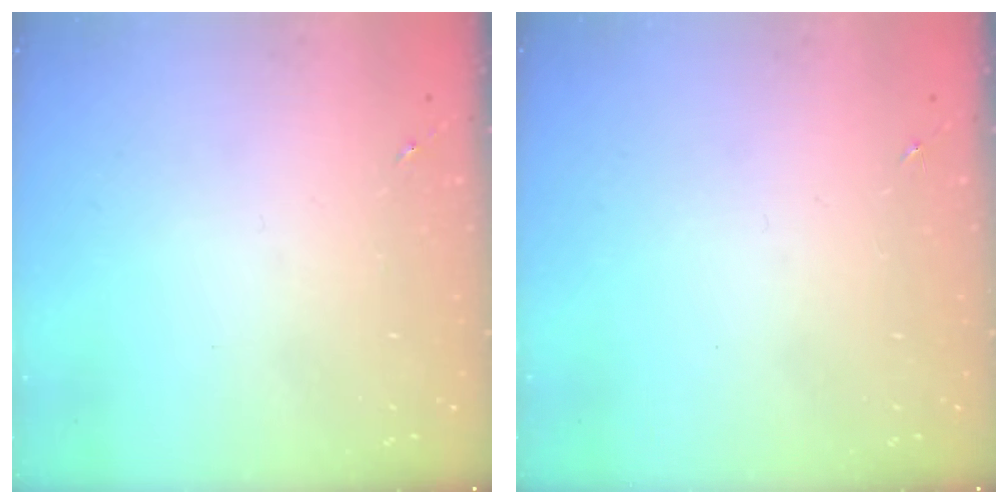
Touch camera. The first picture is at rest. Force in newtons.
{"total": 0.0}